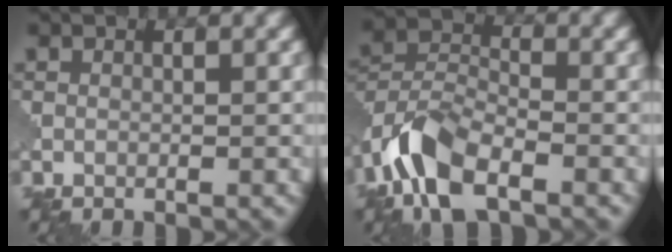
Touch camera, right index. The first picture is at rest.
{"total": 6.9, "force": [-4.3, 3.1, 4.3], "torque": [-0.084, 0.002, -0.095]}